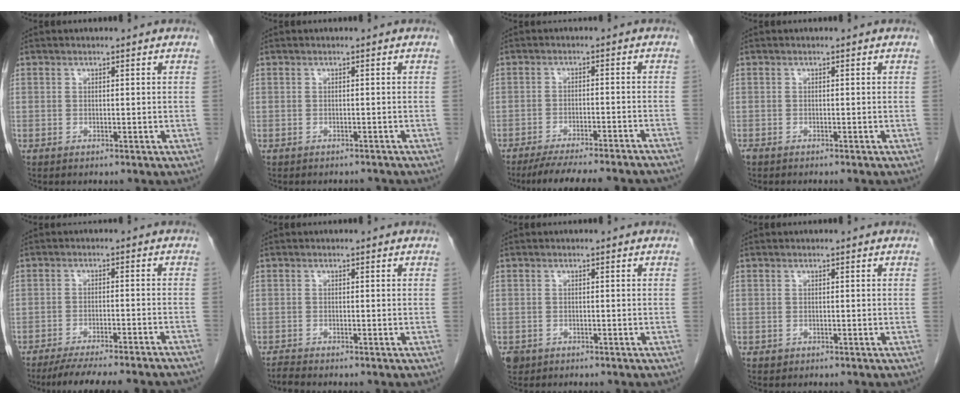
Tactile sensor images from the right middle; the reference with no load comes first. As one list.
[{"total": 1.7, "force": [-1.7, 0.5, -0.1], "torque": [0.002, -0.003, -0.023]}, {"total": 17.7, "force": [-16.0, 1.3, 7.5], "torque": [-0.090, -0.020, -0.209]}, {"total": 2.0, "force": [-1.8, 0.4, 0.8], "torque": [-0.015, -0.004, -0.023]}, {"total": 16.9, "force": [-15.2, 0.9, 7.3], "torque": [-0.089, -0.022, -0.200]}, {"total": 1.0, "force": [-1.0, -0.2, 0.0], "torque": [-0.011, -0.009, -0.020]}, {"total": 2.2, "force": [-1.3, 1.7, 0.5], "torque": [-0.013, 0.001, -0.018]}, {"total": 0.5, "force": [-0.2, 0.5, 0.1], "torque": [-0.004, 0.002, -0.001]}]